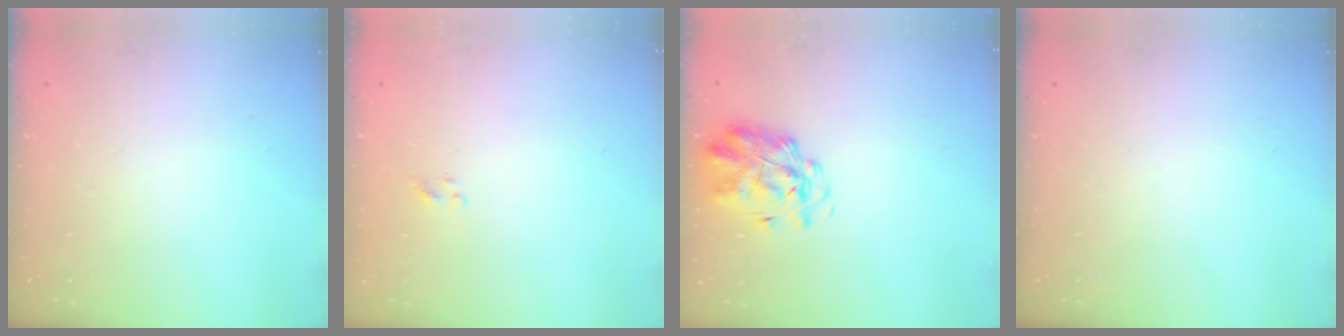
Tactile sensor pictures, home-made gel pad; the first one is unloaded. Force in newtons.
{"total": 1.3, "press": 1.1, "slide": 0.6}
{"total": 2.4, "press": 2.2, "slide": 1.0}
{"total": 0.0}